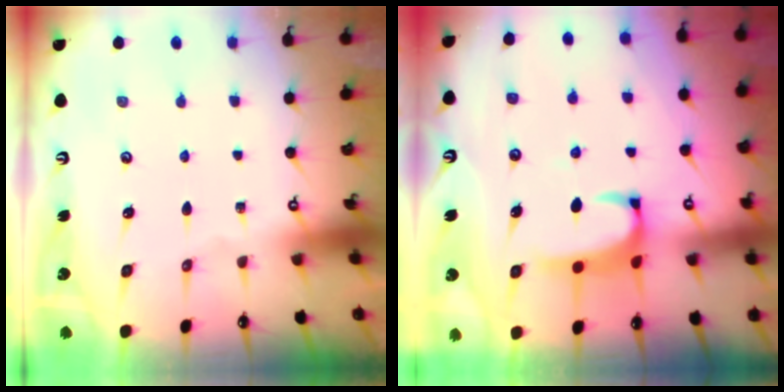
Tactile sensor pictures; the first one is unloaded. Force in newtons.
{"total": 1.9, "press": 1.7, "slide": 0.8}